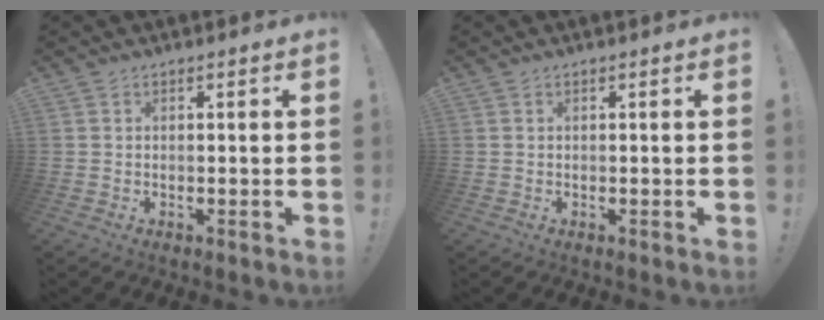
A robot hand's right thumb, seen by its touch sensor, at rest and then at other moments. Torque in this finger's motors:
{"motor_torque": [-0.10, 0.07, -0.02, -0.03, 0.00]}